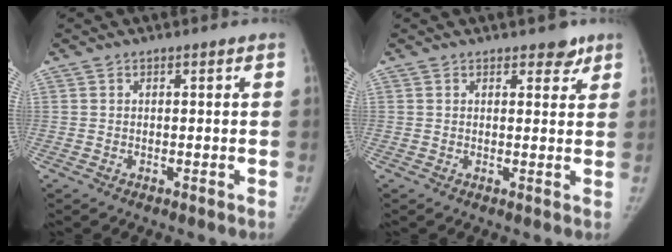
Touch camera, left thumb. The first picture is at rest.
{"total": 2.5, "force": [1.8, 1.3, 1.1], "torque": [0.006, -0.010, 0.022]}